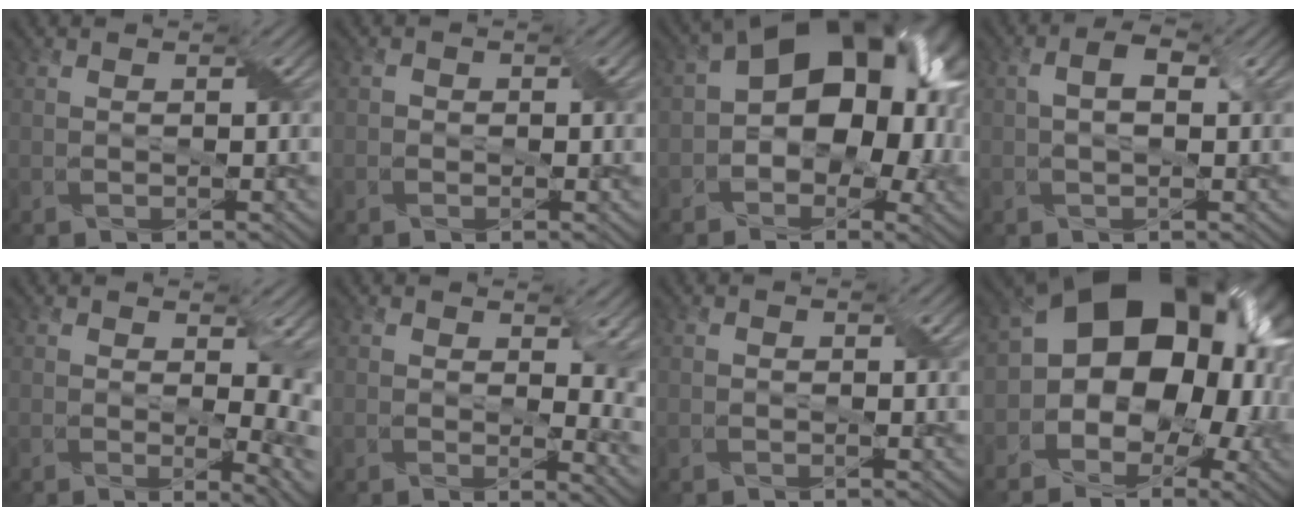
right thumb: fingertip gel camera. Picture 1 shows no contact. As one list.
[{"total": 0.6, "force": [-0.2, 0.6, 0.1], "torque": [-0.001, -0.002, -0.004]}, {"total": 15.6, "force": [0.8, 10.6, 11.4], "torque": [-0.136, 0.011, 0.001]}, {"total": 3.1, "force": [0.5, 1.7, 2.6], "torque": [-0.052, 0.004, 0.006]}, {"total": 8.0, "force": [0.4, 4.3, 6.8], "torque": [-0.084, -0.020, 0.024]}, {"total": 7.3, "force": [1.6, 4.4, 5.6], "torque": [-0.065, -0.023, 0.037]}, {"total": 0.0}, {"total": 18.6, "force": [0.5, 14.4, 11.7], "torque": [-0.122, 0.005, -0.012]}]